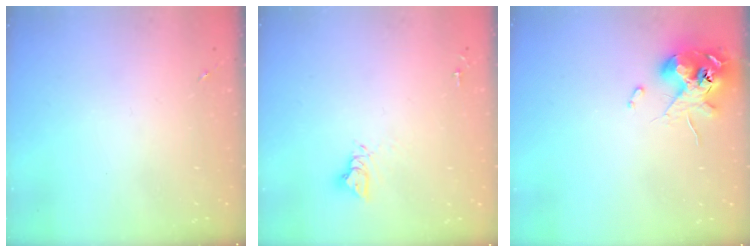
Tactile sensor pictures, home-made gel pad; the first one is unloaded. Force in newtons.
{"total": 6.2, "press": 6.2, "slide": 0.3}
{"total": 11.6, "press": 11.4, "slide": 2.1}